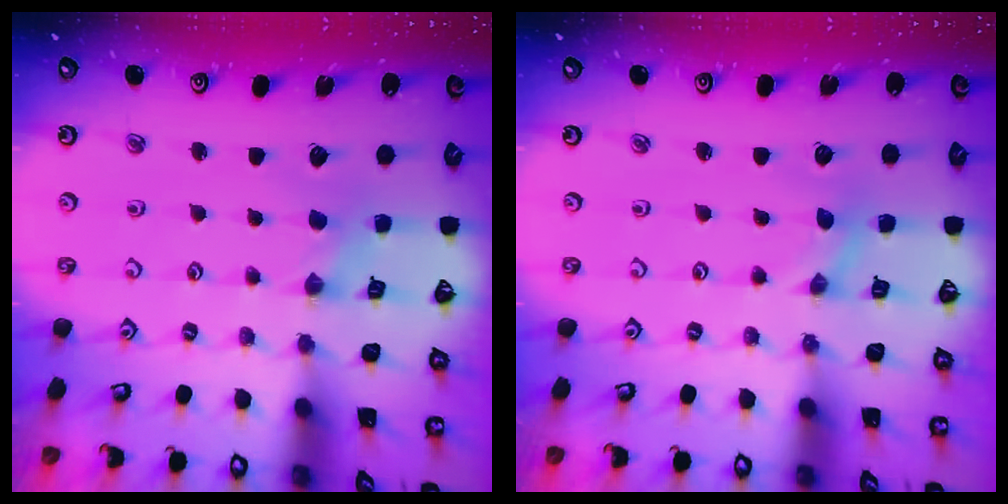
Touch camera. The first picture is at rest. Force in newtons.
{"total": 0.0}